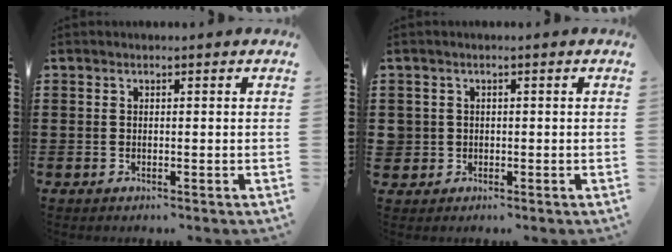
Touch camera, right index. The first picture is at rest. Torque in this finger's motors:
{"motor_torque": [1.13, 1.01, 0.20, 0.03]}